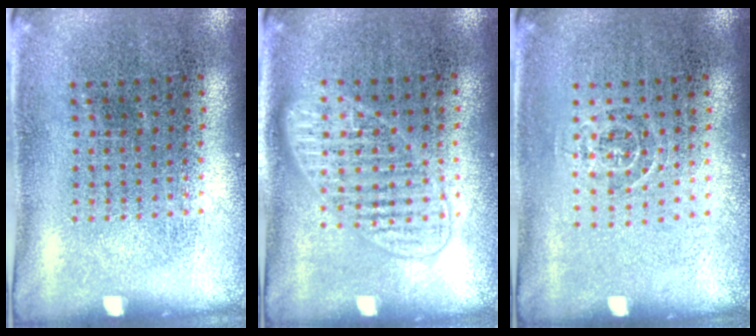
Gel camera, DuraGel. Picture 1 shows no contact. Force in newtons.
{"total": 1.3, "press": 1.3, "slide": 0.3}
{"total": 0.8, "press": 0.5, "slide": 0.6}